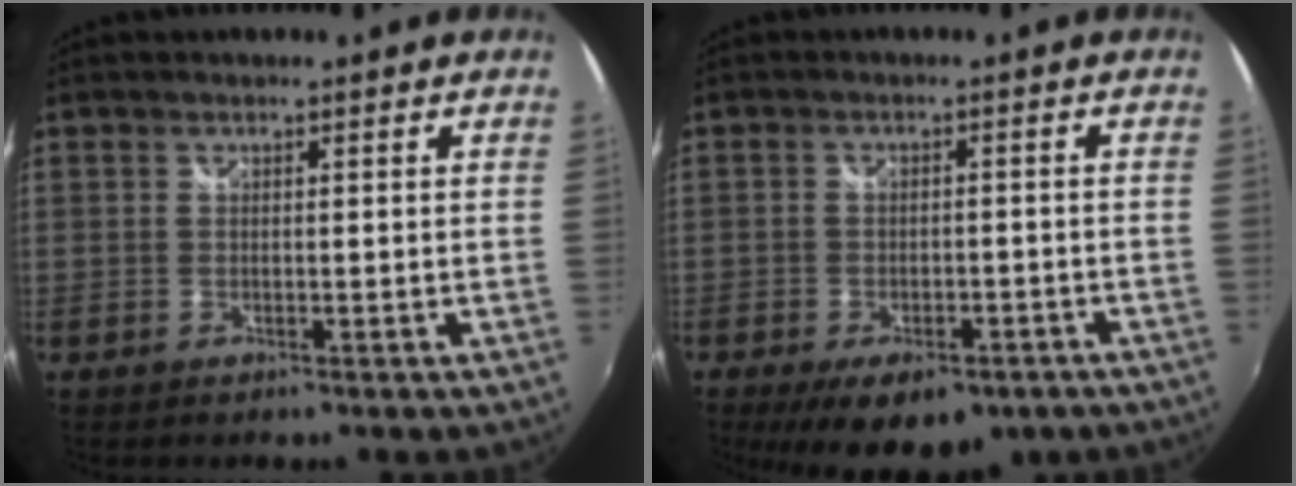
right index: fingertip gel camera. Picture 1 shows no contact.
{"total": 12.9, "force": [-8.5, 5.8, 7.7], "torque": [-0.153, -0.025, -0.112]}